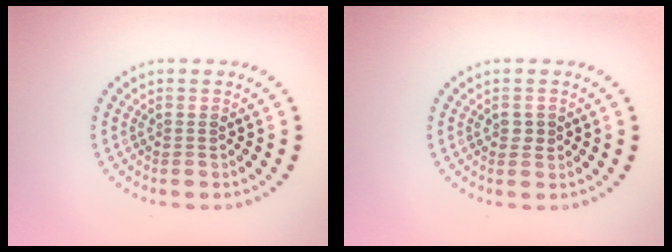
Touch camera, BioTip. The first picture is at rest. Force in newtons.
{"total": 1.0, "press": 1.0, "slide": 0.0}